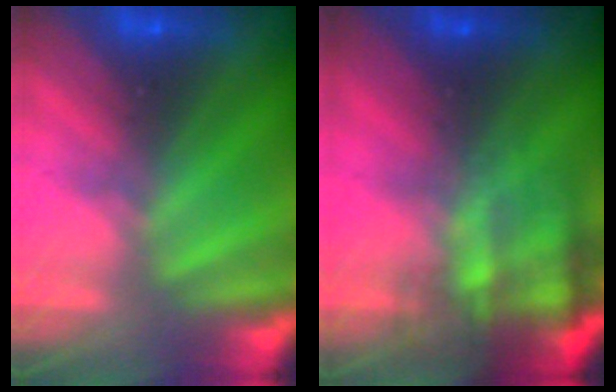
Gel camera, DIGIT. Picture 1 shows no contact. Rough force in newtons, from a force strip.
{"total": 6.9}